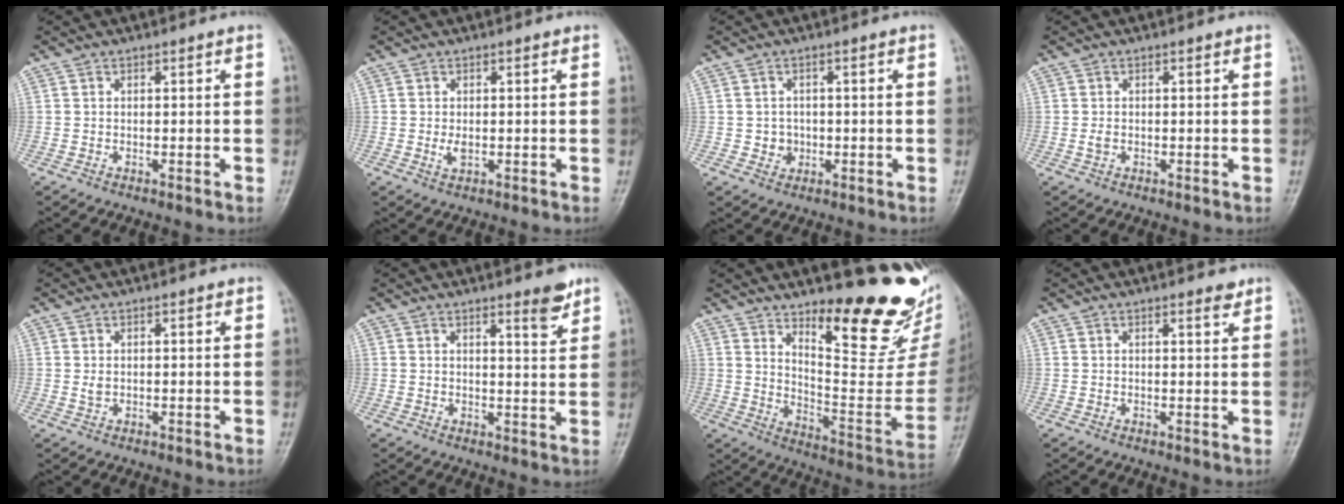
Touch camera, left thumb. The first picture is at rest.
{"total": 2.1, "force": [0.1, 1.2, 1.7], "torque": [-0.030, -0.006, 0.003]}
{"total": 2.7, "force": [-0.3, 2.6, 0.8], "torque": [0.003, 0.005, -0.002]}
{"total": 1.3, "force": [0.0, 0.9, 1.0], "torque": [-0.015, -0.001, -0.001]}
{"total": 1.6, "force": [0.5, 1.0, 1.1], "torque": [-0.016, -0.004, 0.013]}
{"total": 4.4, "force": [3.1, 0.8, 3.0], "torque": [-0.032, -0.025, 0.043]}
{"total": 23.2, "force": [16.5, 6.9, 14.8], "torque": [-0.165, -0.126, 0.244]}
{"total": 1.7, "force": [1.4, 0.5, 1.0], "torque": [-0.008, -0.009, 0.018]}